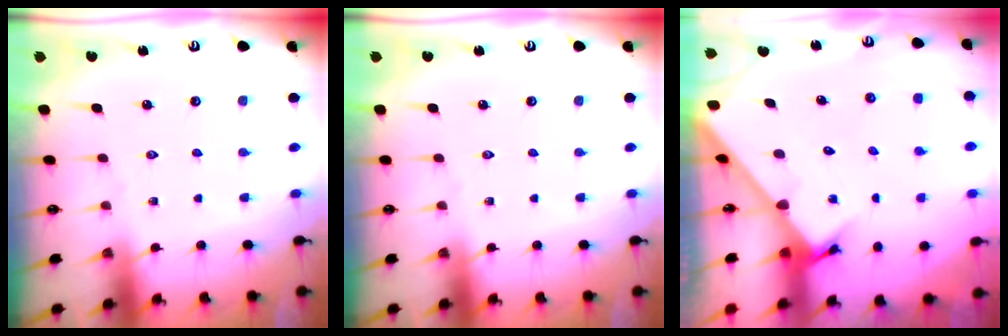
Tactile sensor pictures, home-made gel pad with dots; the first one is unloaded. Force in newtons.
{"total": 0.0}
{"total": 2.8, "press": 2.8, "slide": 0.3}